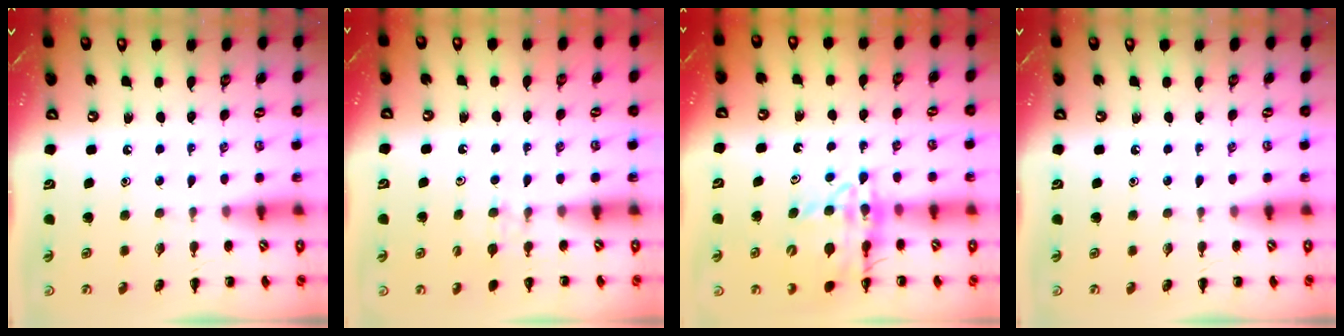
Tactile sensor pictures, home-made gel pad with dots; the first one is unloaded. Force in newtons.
{"total": 4.6, "press": 4.3, "slide": 1.5}
{"total": 14.6, "press": 14.1, "slide": 3.8}
{"total": 0.0}